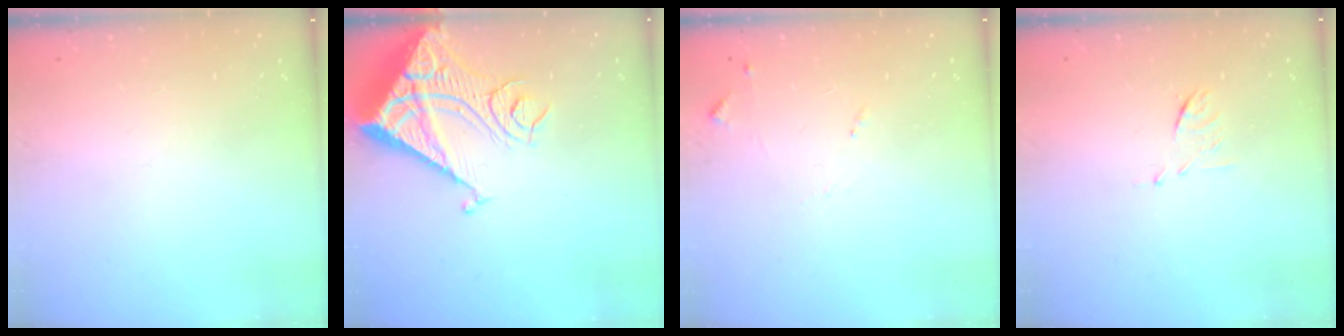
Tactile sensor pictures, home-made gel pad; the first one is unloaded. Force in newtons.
{"total": 16.7, "press": 16.6, "slide": 2.1}
{"total": 6.7, "press": 6.6, "slide": 0.6}
{"total": 5.9, "press": 5.9, "slide": 0.5}